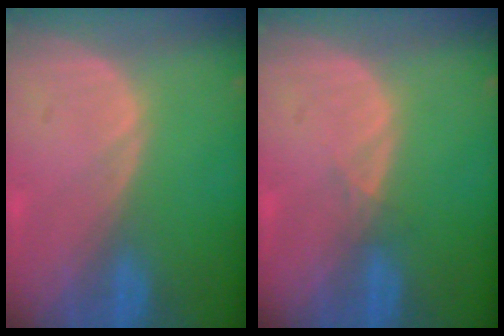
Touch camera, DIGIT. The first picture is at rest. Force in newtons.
{"total": 0.7, "press": 0.7, "slide": 0.2}